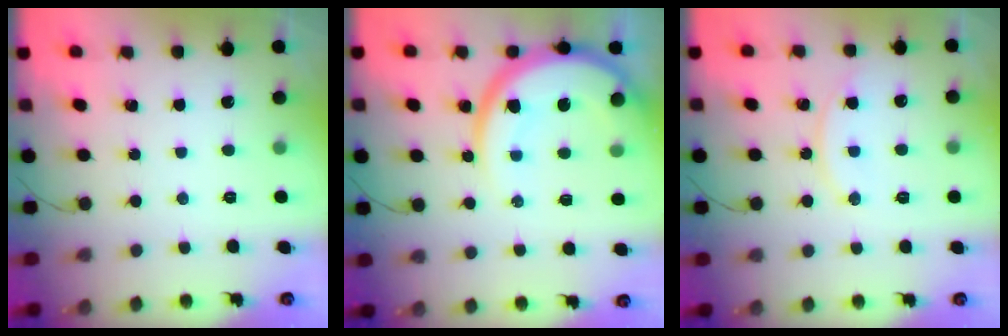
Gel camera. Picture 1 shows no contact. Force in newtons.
{"total": 14.3, "press": 14.2, "slide": 1.3}
{"total": 10.8, "press": 10.8, "slide": 0.8}